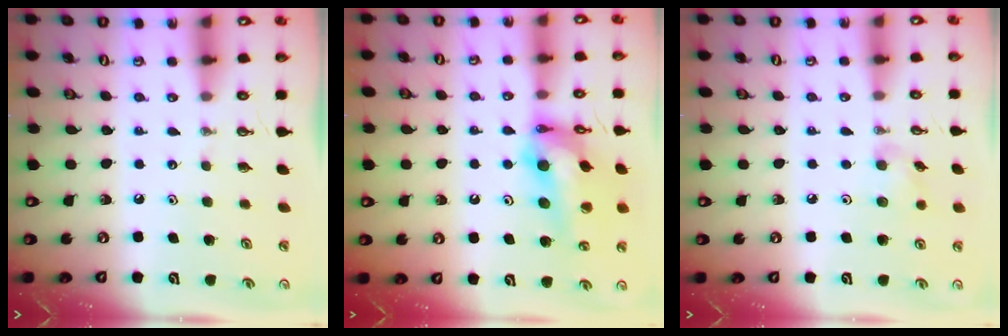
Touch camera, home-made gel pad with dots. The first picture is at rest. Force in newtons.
{"total": 16.8, "press": 16.7, "slide": 1.9}
{"total": 6.1, "press": 6.0, "slide": 1.0}